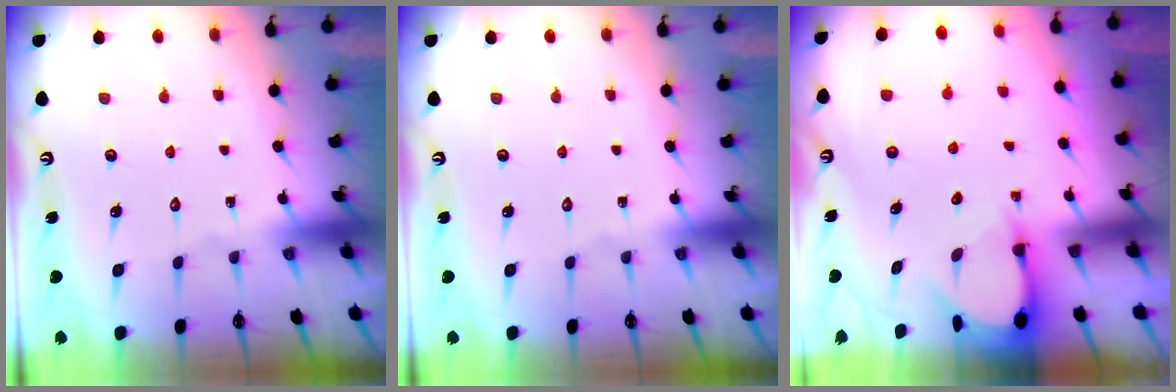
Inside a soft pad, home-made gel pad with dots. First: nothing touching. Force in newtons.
{"total": 0.0}
{"total": 3.5, "press": 3.5, "slide": 0.4}